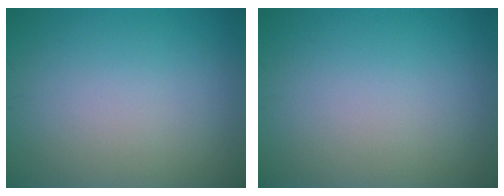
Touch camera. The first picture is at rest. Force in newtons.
{"total": 0.0}